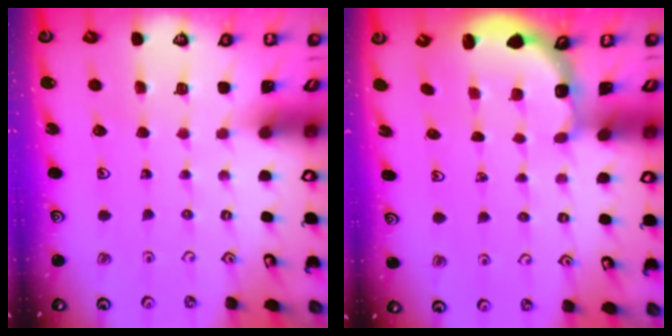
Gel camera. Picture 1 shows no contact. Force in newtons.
{"total": 3.0, "press": 2.3, "slide": 1.8}